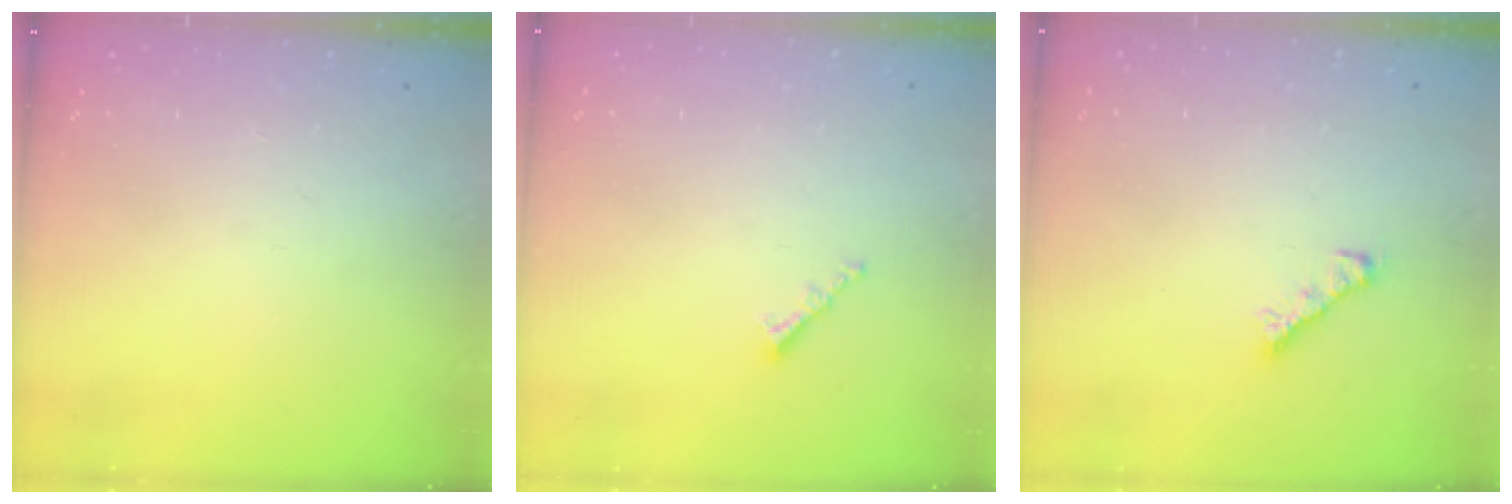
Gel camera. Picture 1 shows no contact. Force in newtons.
{"total": 1.0, "press": 0.9, "slide": 0.4}
{"total": 3.5, "press": 3.4, "slide": 0.7}